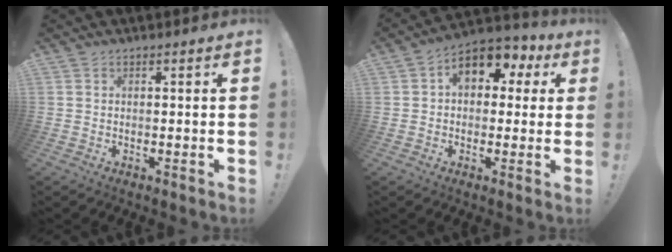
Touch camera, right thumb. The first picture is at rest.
{"total": 10.6, "force": [3.5, 7.1, 7.0], "torque": [-0.100, -0.003, 0.068]}